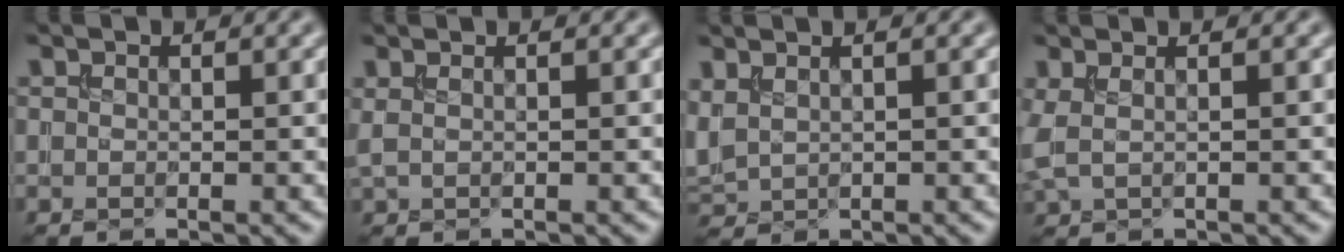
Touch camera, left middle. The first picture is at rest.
{"total": 0.9, "force": [0.5, 0.4, 0.7], "torque": [-0.014, 0.000, 0.006]}
{"total": 2.0, "force": [0.9, 1.3, 1.2], "torque": [-0.039, 0.005, 0.027]}
{"total": 1.6, "force": [0.6, 0.7, 1.3], "torque": [-0.032, 0.006, 0.009]}